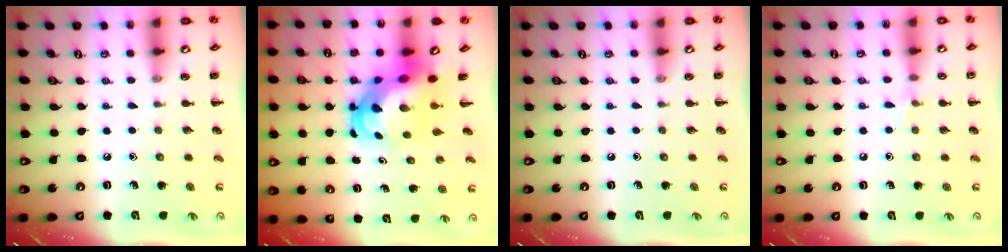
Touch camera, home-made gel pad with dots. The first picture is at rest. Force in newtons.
{"total": 7.4, "press": 7.1, "slide": 2.2}
{"total": 0.0}
{"total": 3.7, "press": 3.4, "slide": 1.4}